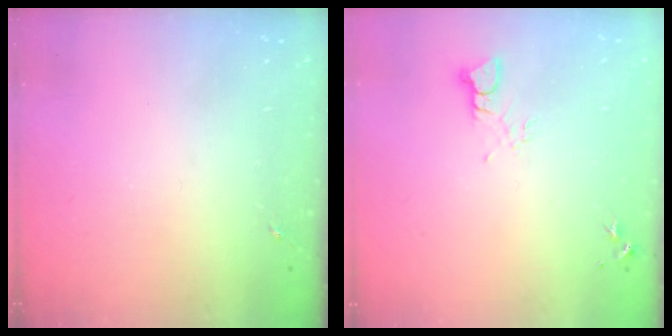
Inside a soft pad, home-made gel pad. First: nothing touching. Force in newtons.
{"total": 3.3, "press": 3.3, "slide": 0.4}